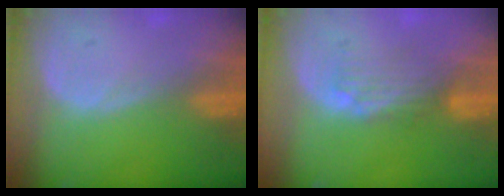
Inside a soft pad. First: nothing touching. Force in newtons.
{"total": 4.5, "press": 3.8, "slide": 2.3}